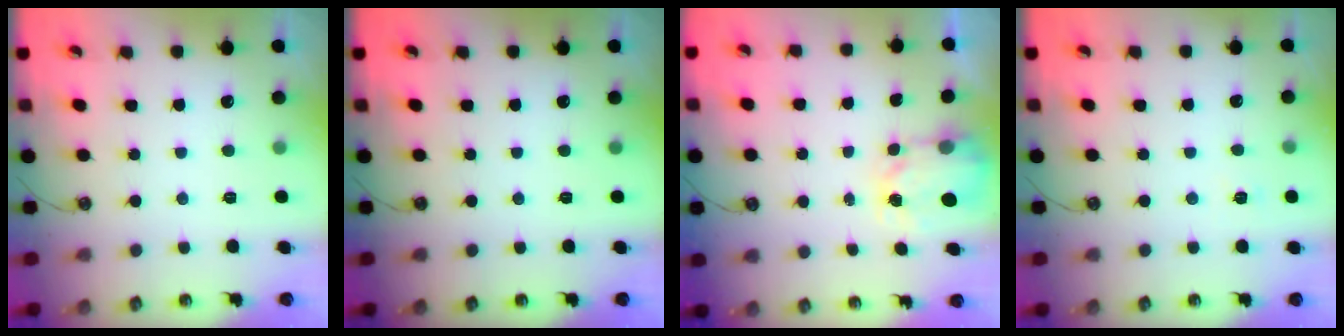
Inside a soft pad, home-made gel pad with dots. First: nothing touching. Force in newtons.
{"total": 0.0}
{"total": 3.6, "press": 3.5, "slide": 0.6}
{"total": 2.2, "press": 2.2, "slide": 0.3}